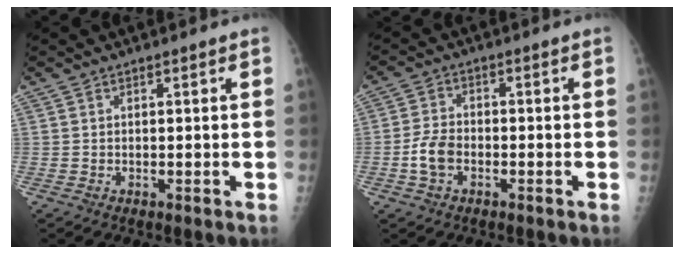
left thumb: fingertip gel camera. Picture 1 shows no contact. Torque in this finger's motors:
{"motor_torque": [0.32, 0.44, 0.00, 0.00, 0.08]}